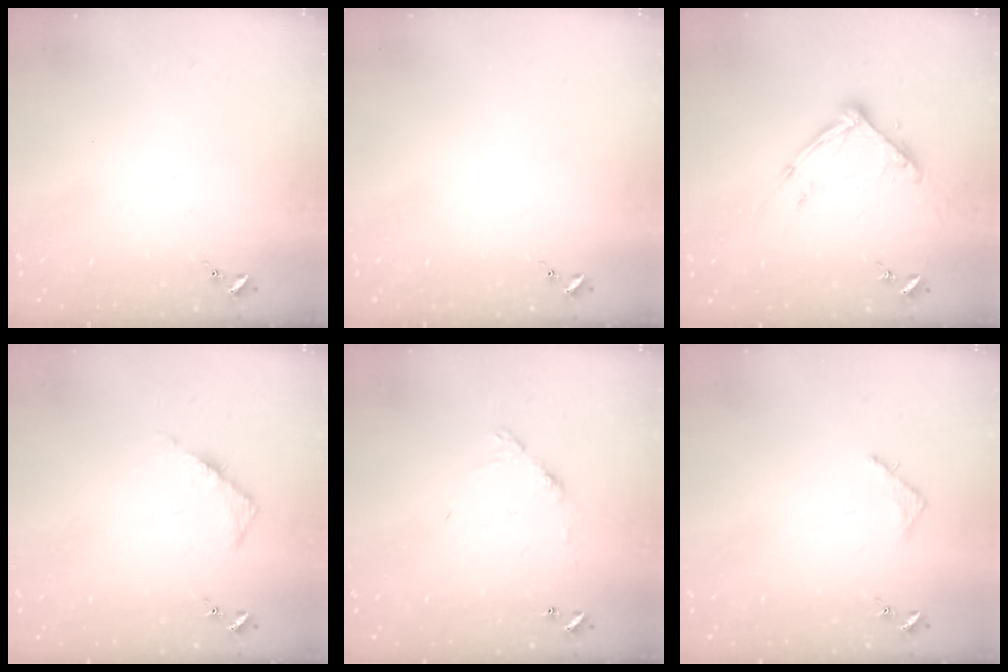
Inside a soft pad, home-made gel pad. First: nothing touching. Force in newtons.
{"total": 0.0}
{"total": 10.3, "press": 10.2, "slide": 0.9}
{"total": 4.5, "press": 4.5, "slide": 0.4}
{"total": 6.2, "press": 6.2, "slide": 0.4}
{"total": 2.5, "press": 2.5, "slide": 0.2}